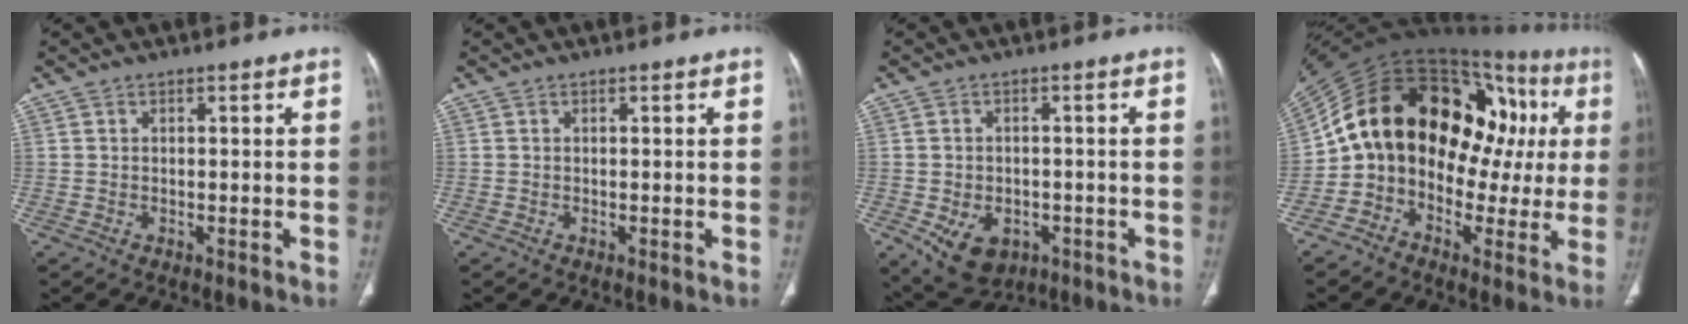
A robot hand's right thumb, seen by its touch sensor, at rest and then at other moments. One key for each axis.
{"total": 0.0}
{"total": 10.5, "fx": -4.3, "fy": 7.4, "fz": 6.1, "tx": -0.085, "ty": 0.011, "tz": -0.047}
{"total": 26.3, "fx": 2.7, "fy": 17.4, "fz": 19.5, "tx": -0.268, "ty": 0.081, "tz": 0.036}